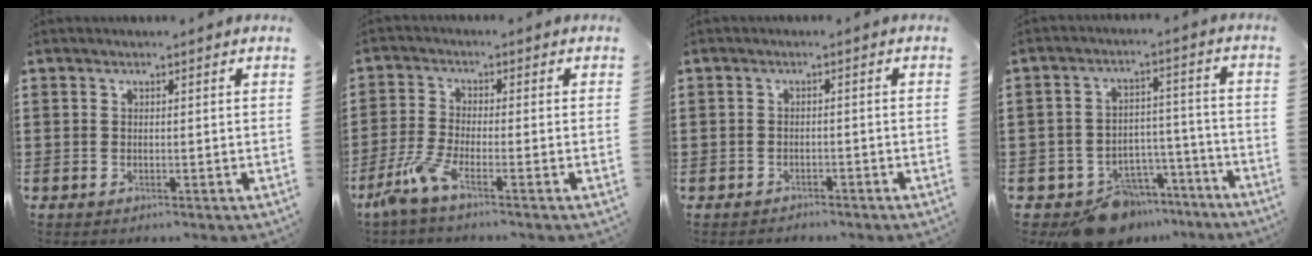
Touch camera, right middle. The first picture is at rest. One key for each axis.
{"total": 4.7, "fx": -3.2, "fy": 0.3, "fz": 3.4, "tx": -0.093, "ty": -0.018, "tz": -0.068}
{"total": 1.5, "fx": -1.4, "fy": 0.6, "fz": -0.3, "tx": 0.001, "ty": 0.004, "tz": -0.033}
{"total": 9.5, "fx": -8.4, "fy": 4.1, "fz": 2.1, "tx": -0.023, "ty": 0.042, "tz": -0.152}